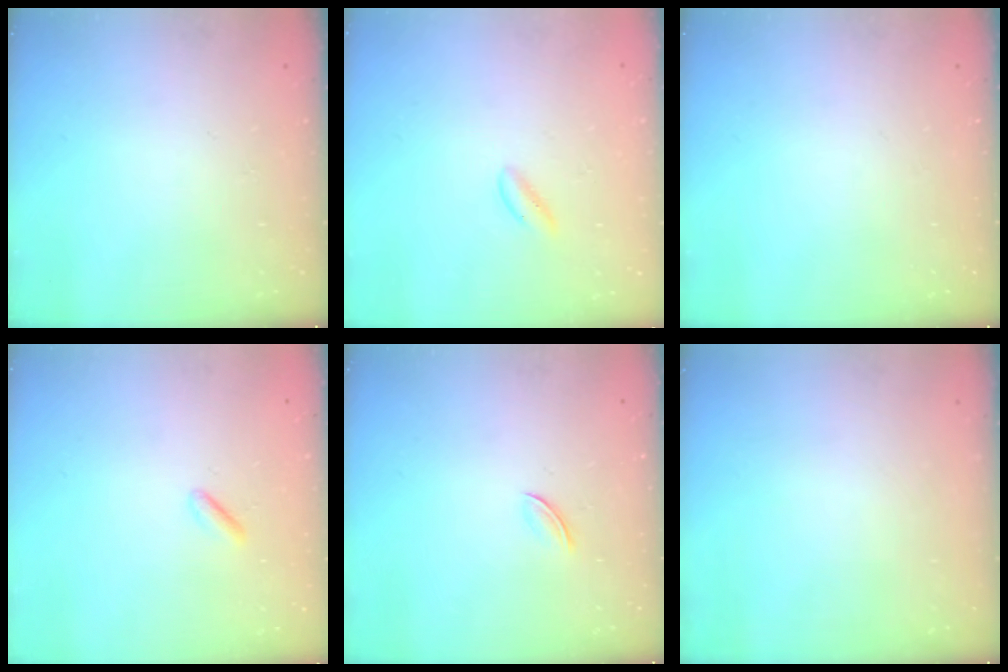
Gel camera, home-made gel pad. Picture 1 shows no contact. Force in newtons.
{"total": 1.4, "press": 1.2, "slide": 0.6}
{"total": 0.0}
{"total": 0.7, "press": 0.3, "slide": 0.6}
{"total": 2.3, "press": 2.2, "slide": 0.7}
{"total": 0.0}